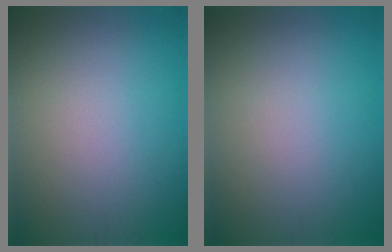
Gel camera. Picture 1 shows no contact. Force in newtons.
{"total": 0.0}